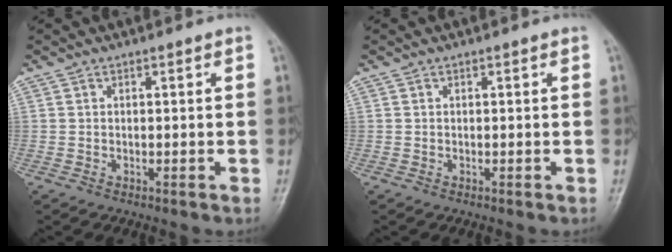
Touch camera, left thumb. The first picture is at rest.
{"total": 0.0}